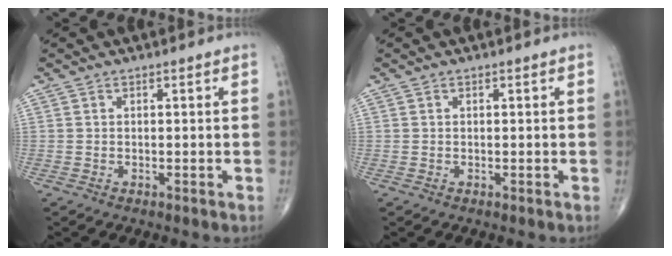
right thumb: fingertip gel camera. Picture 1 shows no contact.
{"total": 0.0}